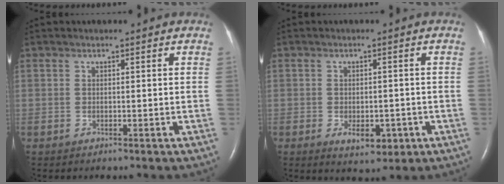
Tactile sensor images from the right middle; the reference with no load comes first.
{"total": 4.6, "force": [-1.8, 2.5, 3.4], "torque": [-0.045, -0.001, -0.013]}